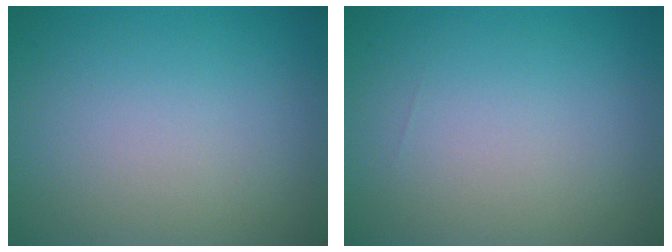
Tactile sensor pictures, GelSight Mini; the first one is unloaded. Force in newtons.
{"total": 0.0}